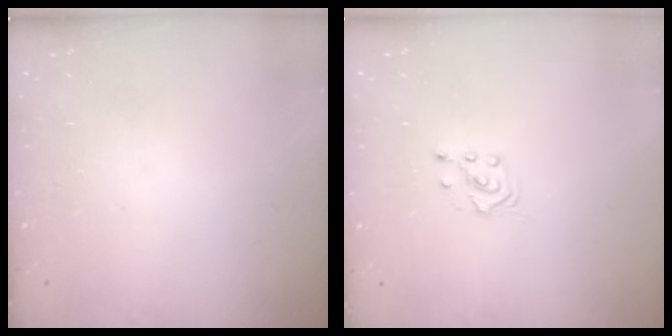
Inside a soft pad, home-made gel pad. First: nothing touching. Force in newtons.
{"total": 2.6, "press": 2.4, "slide": 0.8}